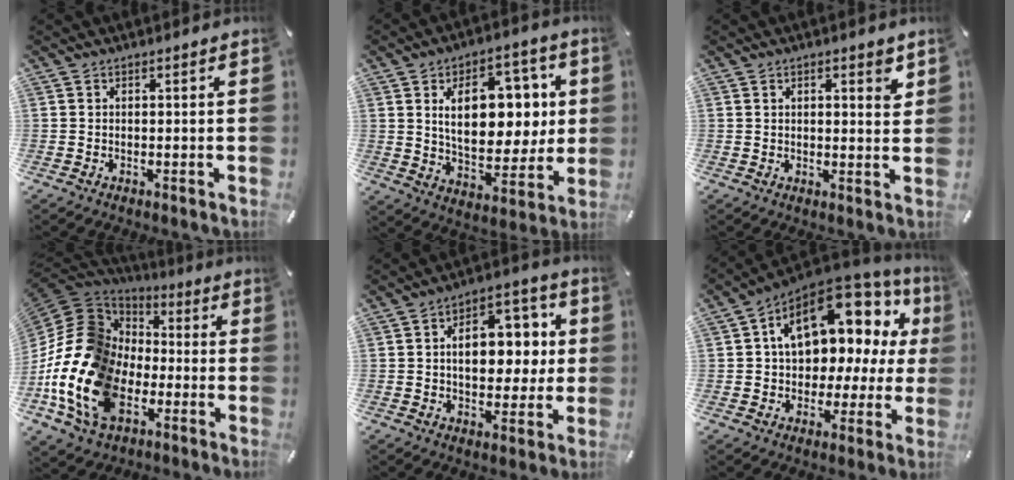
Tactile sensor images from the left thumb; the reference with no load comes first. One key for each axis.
{"total": 16.7, "fx": 4.5, "fy": 10.5, "fz": 12.3, "tx": -0.182, "ty": 0.004, "tz": 0.082}
{"total": 3.1, "fx": 1.9, "fy": 1.1, "fz": 2.2, "tx": -0.022, "ty": -0.007, "tz": 0.027}
{"total": 22.1, "fx": -7.8, "fy": 15.6, "fz": 13.5, "tx": -0.313, "ty": 0.016, "tz": -0.141}
{"total": 13.1, "fx": 1.5, "fy": 9.0, "fz": 9.4, "tx": -0.122, "ty": -0.001, "tz": 0.026}
{"total": 16.3, "fx": 6.6, "fy": 9.8, "fz": 11.1, "tx": -0.167, "ty": -0.045, "tz": 0.112}